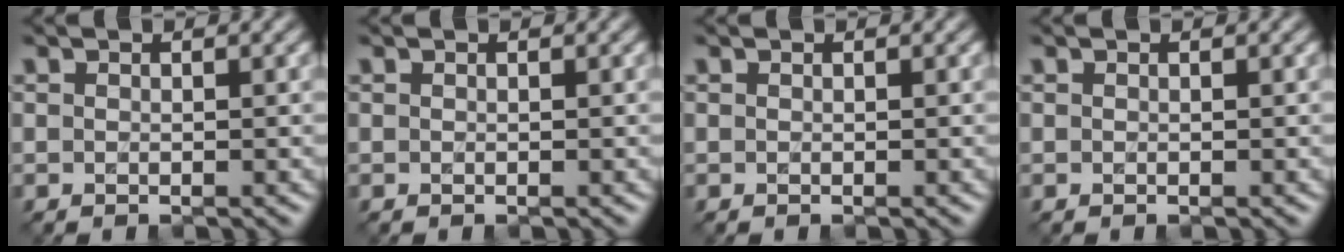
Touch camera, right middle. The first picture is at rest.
{"total": 0.0}
{"total": 0.0}
{"total": 0.0}